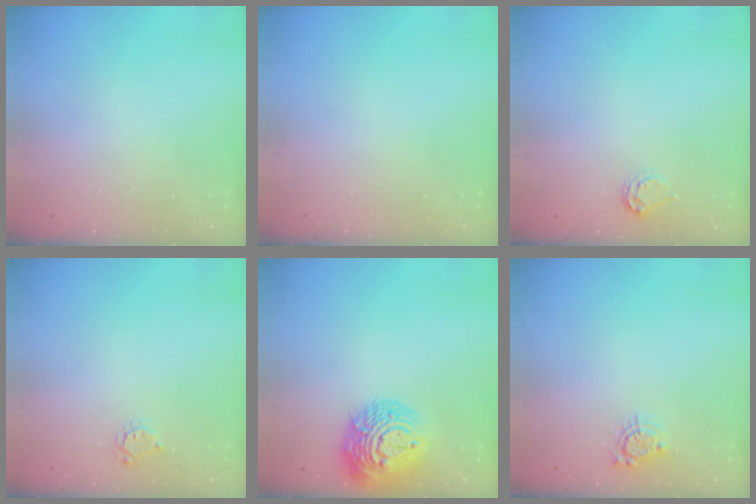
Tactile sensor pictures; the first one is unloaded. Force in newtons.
{"total": 0.0}
{"total": 5.0, "press": 5.0, "slide": 0.5}
{"total": 4.0, "press": 4.0, "slide": 0.4}
{"total": 14.9, "press": 14.8, "slide": 1.7}
{"total": 5.1, "press": 5.0, "slide": 0.6}